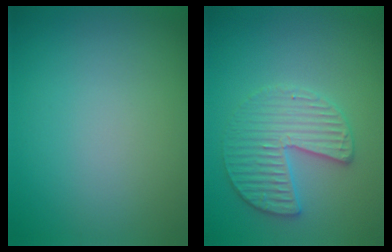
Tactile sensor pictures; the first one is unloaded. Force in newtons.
{"total": 3.6, "press": 3.6, "slide": 0.1}